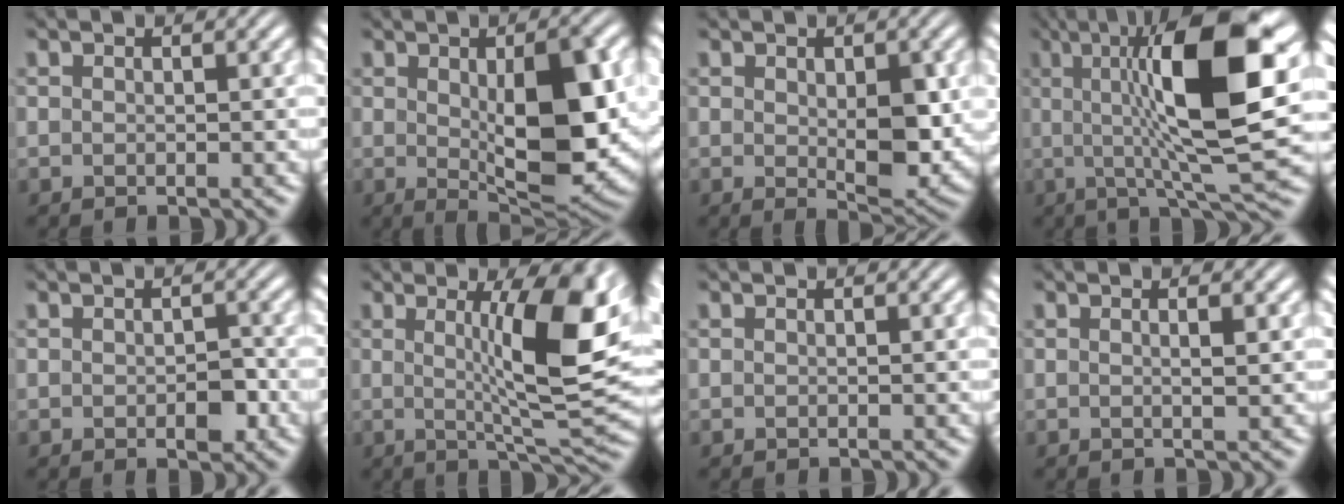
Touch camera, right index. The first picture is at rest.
{"total": 9.3, "force": [0.1, 2.7, 8.8], "torque": [-0.136, -0.019, 0.019]}
{"total": 4.3, "force": [0.0, 1.7, 3.9], "torque": [-0.067, -0.024, 0.009]}
{"total": 16.2, "force": [3.7, 3.7, 15.4], "torque": [-0.225, 0.020, 0.048]}
{"total": 1.9, "force": [-0.7, 1.0, 1.5], "torque": [-0.022, -0.004, -0.012]}
{"total": 9.7, "force": [1.9, 1.8, 9.3], "torque": [-0.136, -0.006, 0.032]}
{"total": 0.0}
{"total": 1.2, "force": [0.2, -0.2, 1.1], "torque": [-0.015, -0.001, 0.002]}